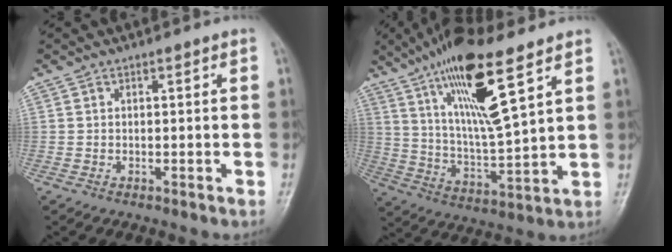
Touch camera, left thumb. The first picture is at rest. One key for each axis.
{"total": 18.1, "fx": 9.7, "fy": 4.1, "fz": 14.7, "tx": -0.263, "ty": -0.043, "tz": 0.184}